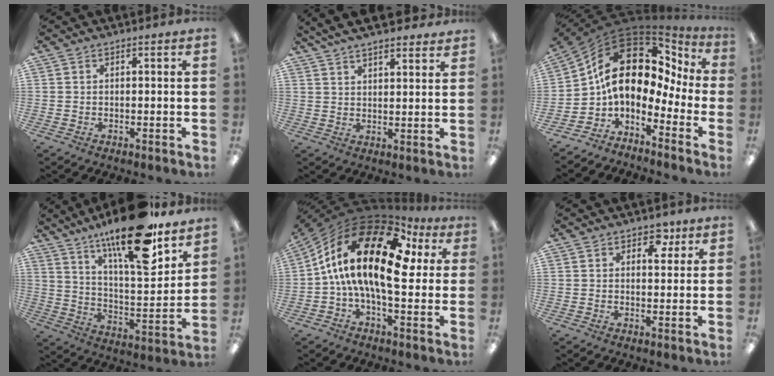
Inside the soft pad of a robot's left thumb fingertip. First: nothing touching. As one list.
[{"total": 5.6, "force": [5.1, 1.2, 2.0], "torque": [-0.044, -0.024, 0.094]}, {"total": 14.0, "force": [4.0, 8.6, 10.3], "torque": [-0.183, -0.029, 0.070]}, {"total": 21.7, "force": [15.7, 6.0, 13.7], "torque": [-0.216, -0.102, 0.258]}, {"total": 22.2, "force": [3.6, 10.2, 19.4], "torque": [-0.395, -0.012, 0.061]}, {"total": 4.8, "force": [2.6, 3.1, 2.6], "torque": [-0.017, -0.006, 0.040]}]